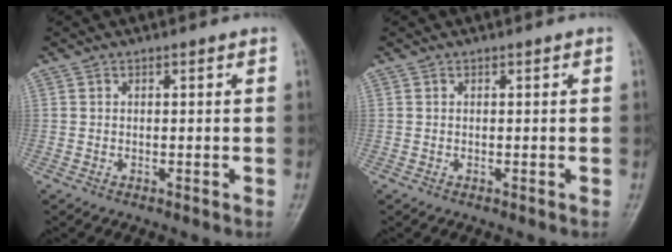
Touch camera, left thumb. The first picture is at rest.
{"total": 0.0}